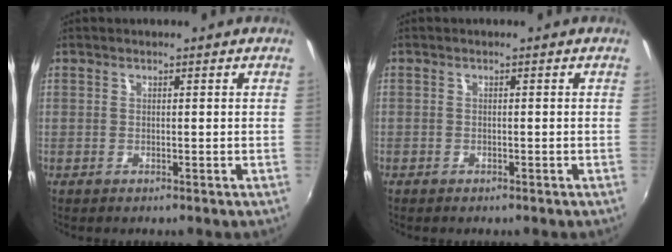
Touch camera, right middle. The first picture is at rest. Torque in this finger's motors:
{"motor_torque": [0.59, -0.57, -0.69, -0.21]}